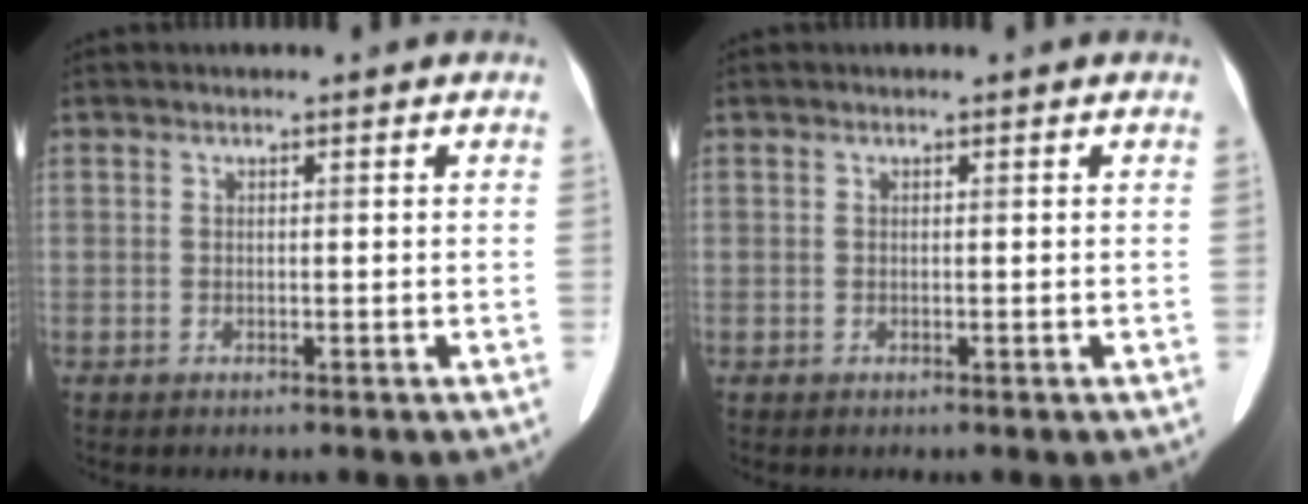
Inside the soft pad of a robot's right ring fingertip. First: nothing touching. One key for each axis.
{"total": 0.0}